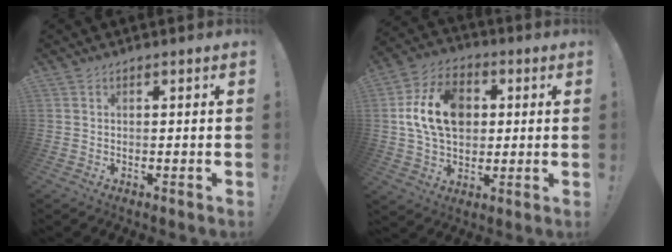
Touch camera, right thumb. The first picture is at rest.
{"total": 17.0, "force": [2.5, 12.5, 11.2], "torque": [-0.190, 0.002, 0.051]}